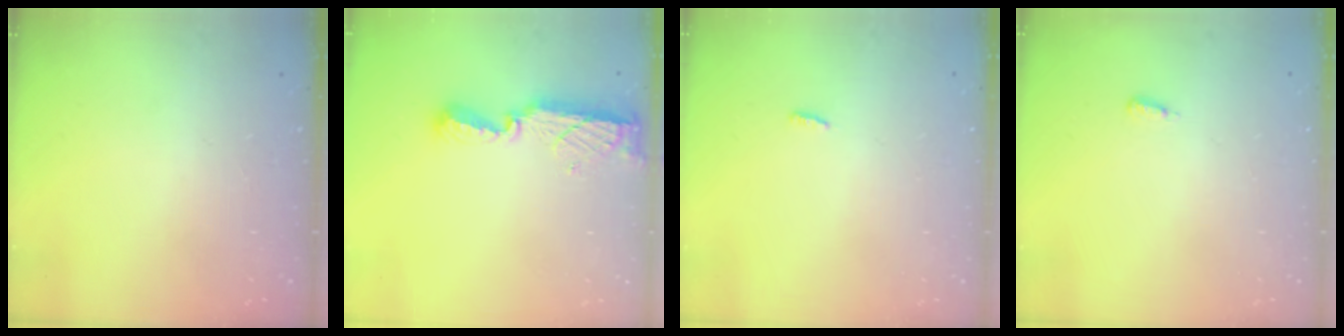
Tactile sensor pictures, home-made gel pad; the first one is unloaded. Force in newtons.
{"total": 7.9, "press": 7.9, "slide": 0.3}
{"total": 2.8, "press": 2.7, "slide": 0.8}
{"total": 3.6, "press": 2.7, "slide": 2.5}